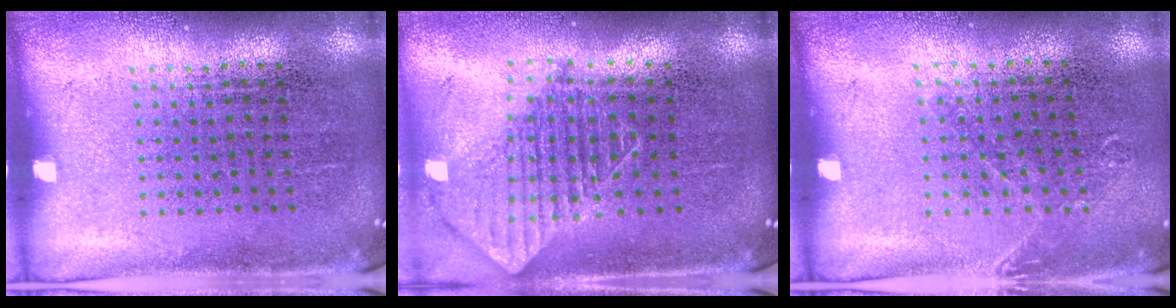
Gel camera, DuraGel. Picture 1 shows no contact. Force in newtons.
{"total": 1.9, "press": 1.4, "slide": 1.2}
{"total": 0.8, "press": 0.8, "slide": 0.1}